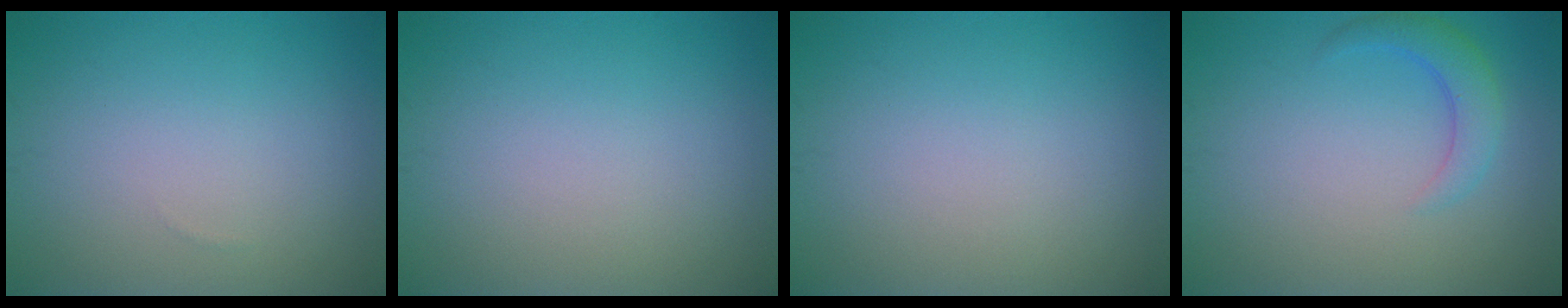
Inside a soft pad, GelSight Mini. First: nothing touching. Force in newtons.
{"total": 0.0}
{"total": 0.0}
{"total": 2.6, "press": 2.6, "slide": 0.2}